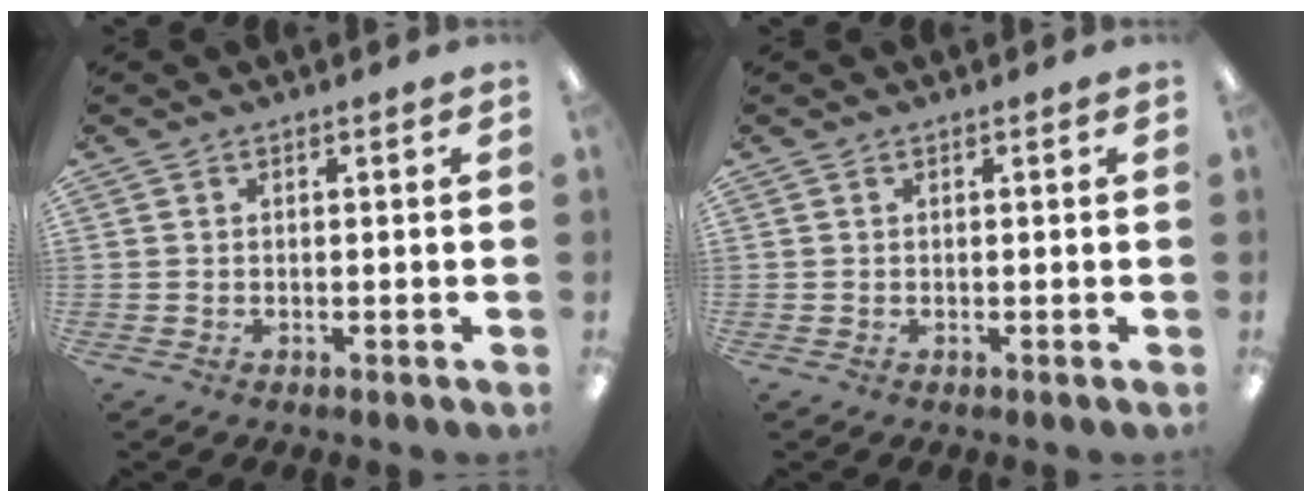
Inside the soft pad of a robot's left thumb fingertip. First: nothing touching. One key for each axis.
{"total": 0.0}